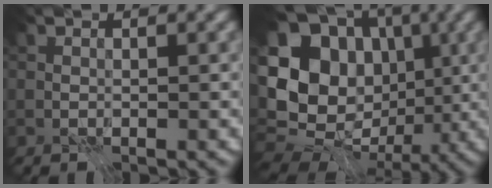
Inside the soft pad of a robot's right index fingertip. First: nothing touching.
{"total": 16.0, "force": [1.6, 12.9, 9.3], "torque": [-0.187, 0.019, 0.029]}